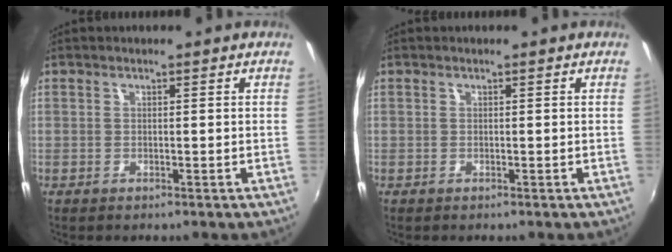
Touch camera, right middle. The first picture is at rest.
{"total": 0.0}